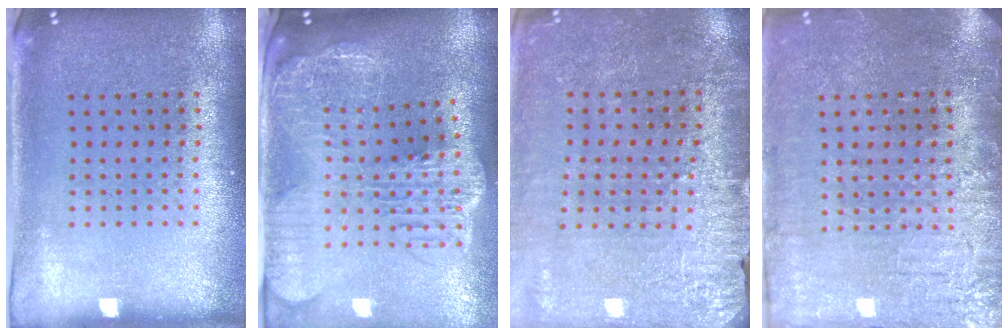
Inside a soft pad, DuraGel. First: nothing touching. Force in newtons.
{"total": 3.7, "press": 3.0, "slide": 2.2}
{"total": 2.9, "press": 2.9, "slide": 0.3}
{"total": 3.9, "press": 3.6, "slide": 1.5}